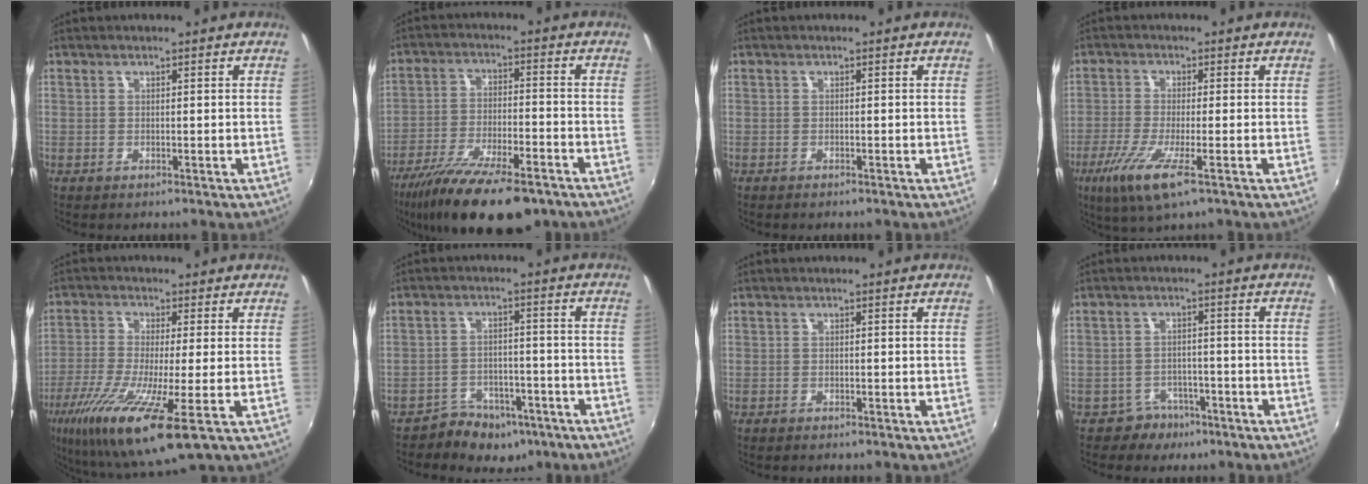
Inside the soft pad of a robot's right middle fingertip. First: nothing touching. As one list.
[{"total": 18.6, "force": [-13.5, 5.5, 11.6], "torque": [-0.227, -0.047, -0.222]}, {"total": 0.6, "force": [-0.5, 0.2, 0.2], "torque": [-0.006, -0.003, -0.010]}, {"total": 9.1, "force": [-4.6, 1.2, 7.8], "torque": [-0.172, -0.034, -0.086]}, {"total": 16.7, "force": [-7.1, 2.6, 14.9], "torque": [-0.312, -0.060, -0.129]}, {"total": 9.3, "force": [-6.5, 5.9, 2.9], "torque": [-0.075, 0.019, -0.086]}, {"total": 0.8, "force": [-0.7, 0.3, 0.3], "torque": [-0.009, -0.004, -0.014]}, {"total": 5.4, "force": [-3.7, 3.9, 0.6], "torque": [-0.022, 0.011, -0.051]}]